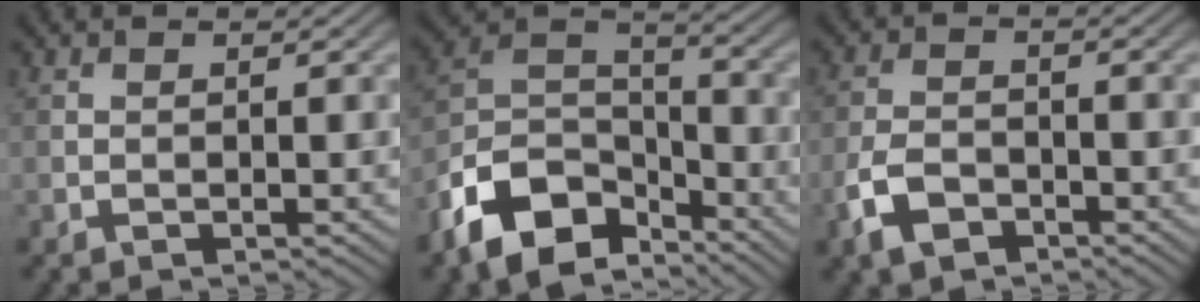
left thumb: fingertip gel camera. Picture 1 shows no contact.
{"total": 12.4, "force": [-8.1, 6.6, 6.7], "torque": [-0.140, -0.012, -0.166]}
{"total": 4.7, "force": [-2.9, 2.5, 2.7], "torque": [-0.056, -0.004, -0.067]}